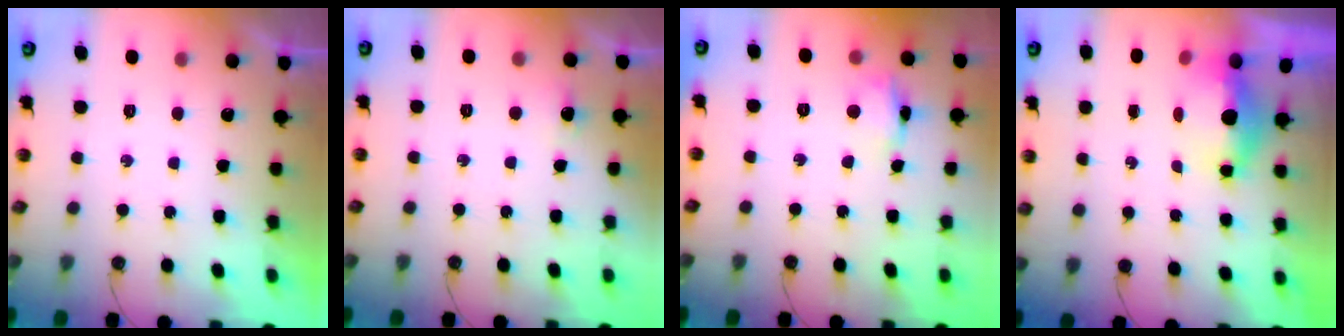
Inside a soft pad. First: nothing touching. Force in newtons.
{"total": 4.4, "press": 4.2, "slide": 1.2}
{"total": 8.0, "press": 7.9, "slide": 0.5}
{"total": 4.7, "press": 4.5, "slide": 1.2}